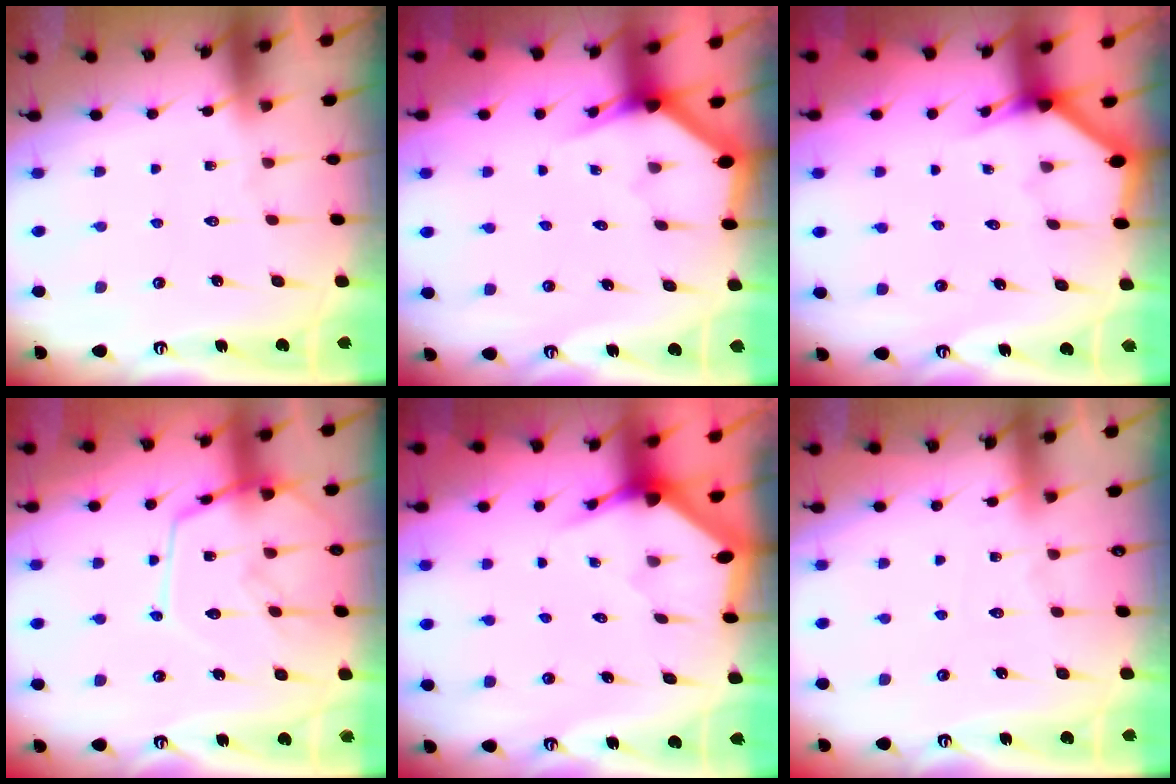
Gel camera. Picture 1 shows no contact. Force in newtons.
{"total": 3.0, "press": 3.0, "slide": 0.1}
{"total": 3.8, "press": 3.8, "slide": 0.2}
{"total": 14.3, "press": 14.3, "slide": 1.3}
{"total": 2.9, "press": 2.9, "slide": 0.2}
{"total": 4.6, "press": 4.5, "slide": 0.7}